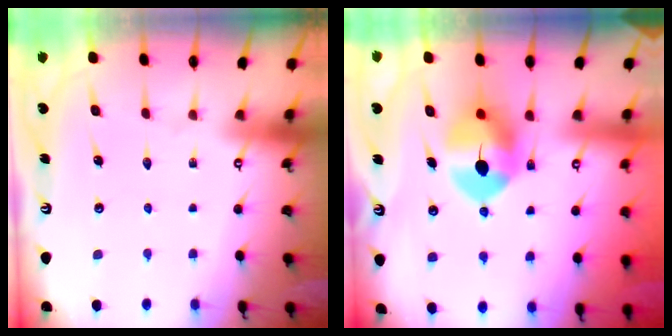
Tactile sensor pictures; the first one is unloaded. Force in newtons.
{"total": 9.7, "press": 9.6, "slide": 1.5}